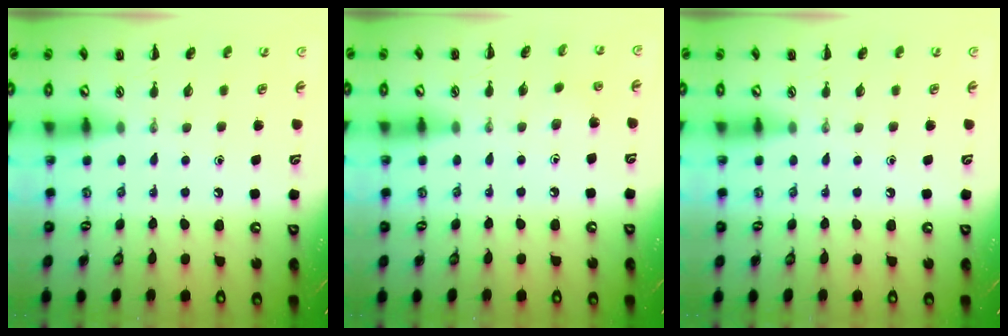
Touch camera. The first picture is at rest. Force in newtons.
{"total": 1.5, "press": 1.4, "slide": 0.5}
{"total": 0.0}